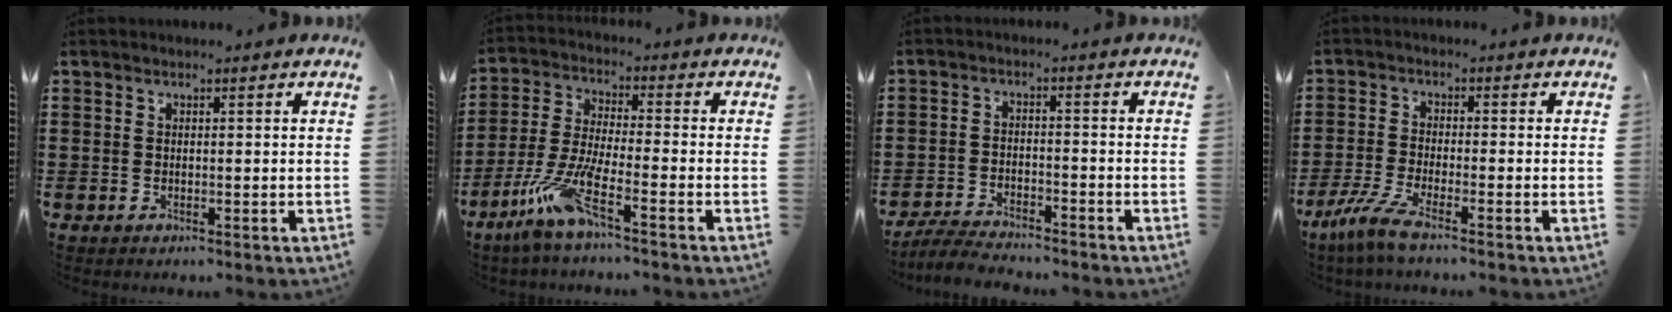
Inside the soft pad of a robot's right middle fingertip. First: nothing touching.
{"total": 8.6, "force": [-5.7, 0.8, 6.4], "torque": [-0.151, -0.017, -0.115]}
{"total": 4.5, "force": [-4.4, 0.4, 1.0], "torque": [-0.025, 0.000, -0.088]}
{"total": 4.9, "force": [-3.7, 0.3, 3.2], "torque": [-0.091, -0.019, -0.075]}